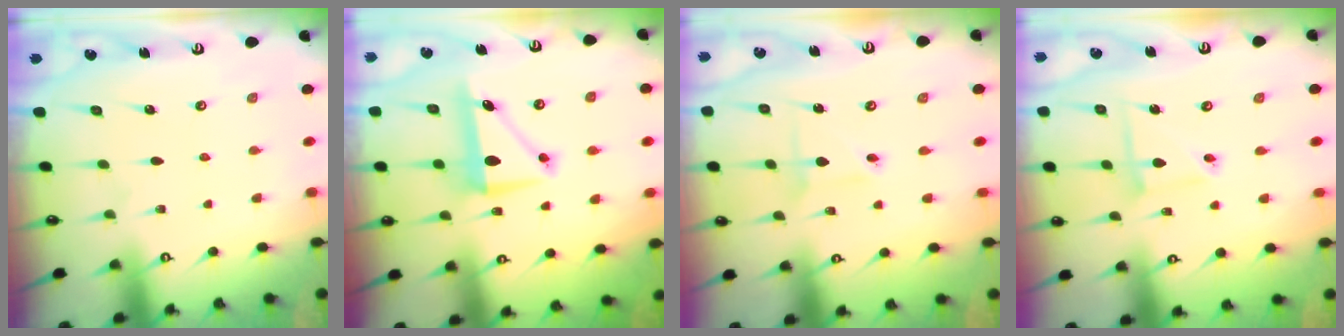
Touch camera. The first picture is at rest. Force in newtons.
{"total": 8.3, "press": 8.2, "slide": 1.2}
{"total": 2.7, "press": 2.7, "slide": 0.2}
{"total": 5.3, "press": 5.3, "slide": 0.5}